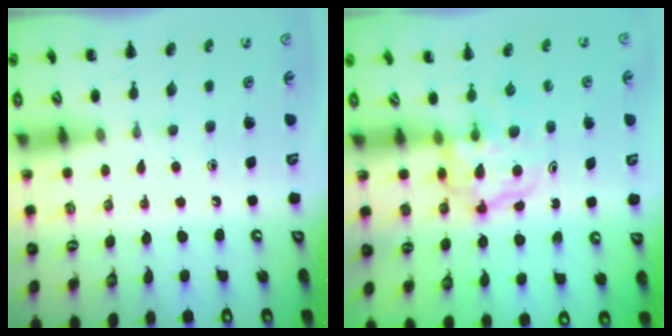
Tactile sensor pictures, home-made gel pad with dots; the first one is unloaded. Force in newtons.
{"total": 3.8, "press": 3.8, "slide": 0.4}